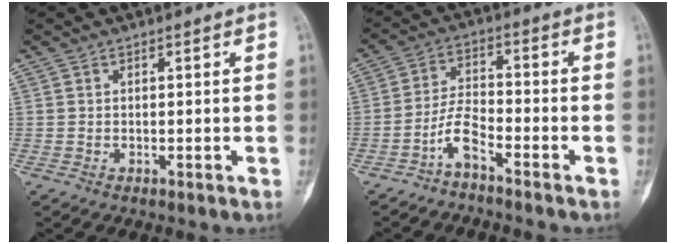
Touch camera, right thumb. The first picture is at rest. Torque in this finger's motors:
{"motor_torque": [-0.37, 0.25, 0.54, -0.10, 0.00]}